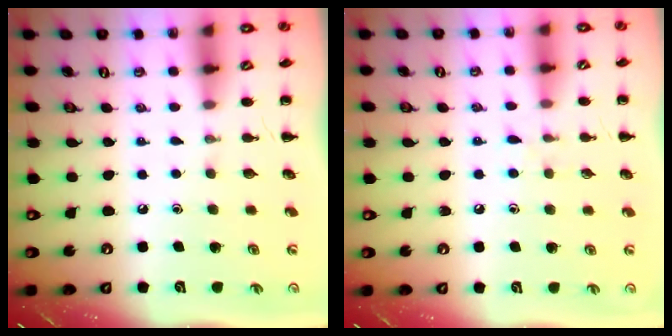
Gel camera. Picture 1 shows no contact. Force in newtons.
{"total": 4.6, "press": 4.2, "slide": 2.0}